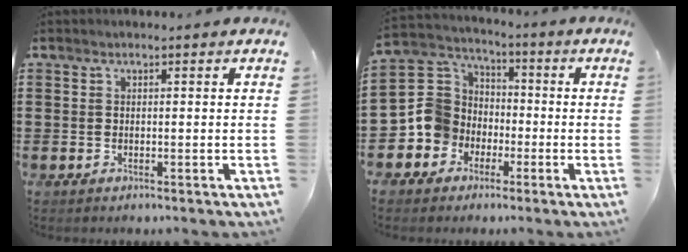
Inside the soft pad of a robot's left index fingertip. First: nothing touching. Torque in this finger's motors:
{"motor_torque": [0.44, 0.27, 0.45, 0.05]}